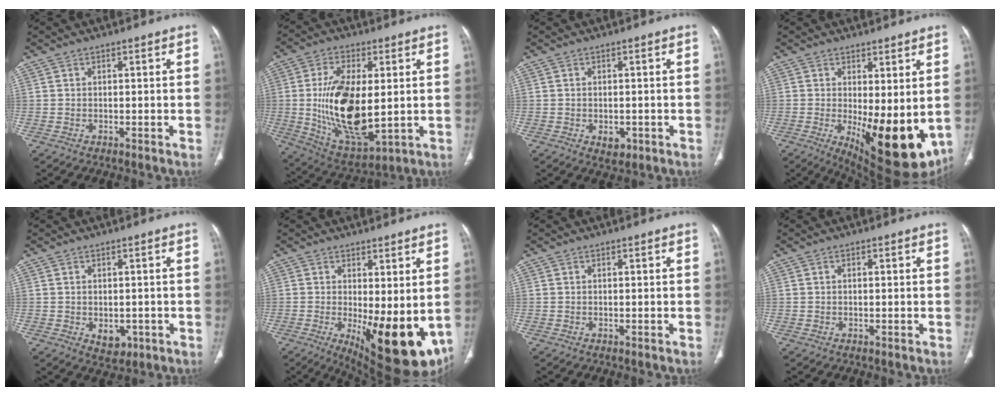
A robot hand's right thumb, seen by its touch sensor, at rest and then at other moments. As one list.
[{"total": 19.1, "force": [0.4, 9.1, 16.8], "torque": [-0.303, -0.020, 0.024]}, {"total": 2.9, "force": [-0.9, 2.0, 1.9], "torque": [-0.018, 0.001, -0.005]}, {"total": 16.0, "force": [-1.8, 6.4, 14.5], "torque": [-0.202, -0.037, -0.004]}, {"total": 4.0, "force": [-1.0, 2.9, 2.6], "torque": [-0.024, 0.000, -0.001]}, {"total": 15.9, "force": [-2.3, 6.0, 14.5], "torque": [-0.196, -0.034, -0.010]}, {"total": 0.0}, {"total": 0.7, "force": [0.1, 0.3, 0.6], "torque": [-0.015, 0.006, 0.004]}]